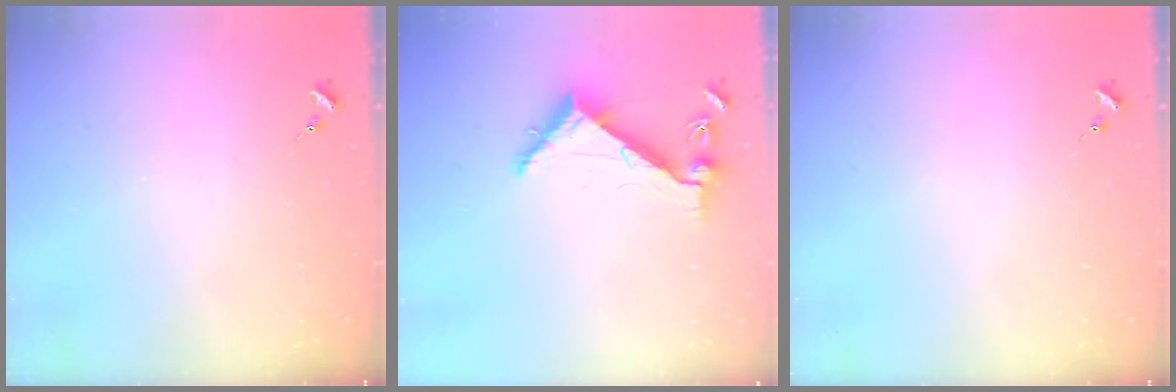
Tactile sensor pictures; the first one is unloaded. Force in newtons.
{"total": 6.3, "press": 6.2, "slide": 0.7}
{"total": 0.0}